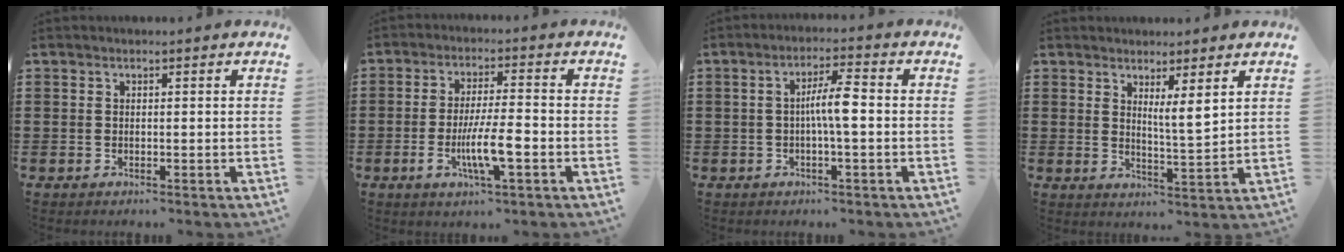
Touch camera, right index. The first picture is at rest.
{"total": 7.7, "force": [-2.4, 1.3, 7.1], "torque": [-0.144, -0.014, -0.048]}
{"total": 5.0, "force": [-0.4, 0.7, 4.9], "torque": [-0.089, 0.005, -0.011]}
{"total": 4.1, "force": [2.5, 0.1, 3.3], "torque": [-0.055, -0.014, 0.040]}